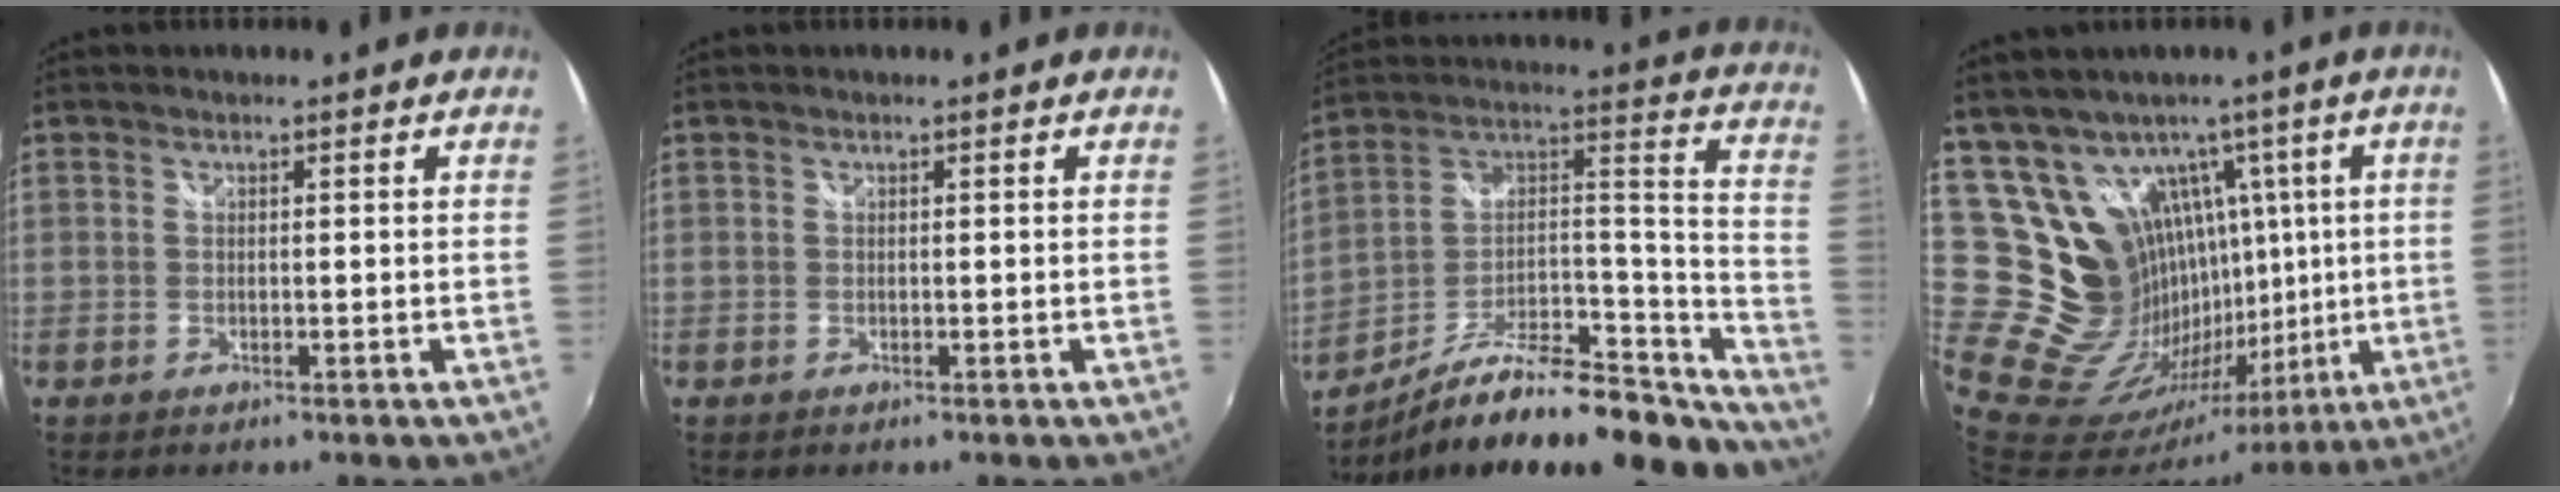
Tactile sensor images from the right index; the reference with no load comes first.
{"total": 0.0}
{"total": 27.2, "force": [-19.9, 8.9, 16.3], "torque": [-0.219, 0.021, -0.304]}
{"total": 19.5, "force": [8.9, 15.1, 8.5], "torque": [-0.170, 0.018, 0.185]}